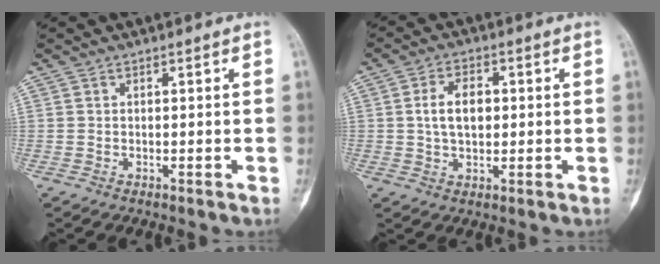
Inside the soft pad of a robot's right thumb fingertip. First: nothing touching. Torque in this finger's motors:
{"motor_torque": [0.86, 1.11, 0.40, -0.46, 0.22]}